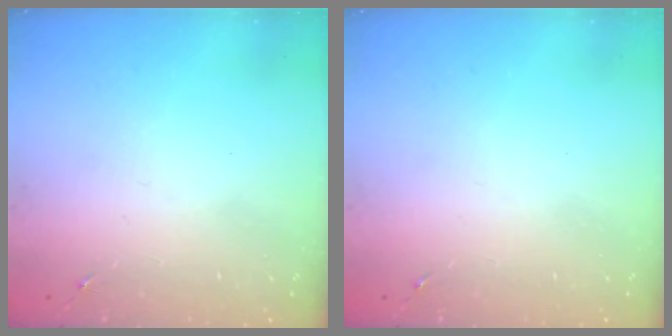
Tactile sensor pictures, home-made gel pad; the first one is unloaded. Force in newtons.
{"total": 0.0}